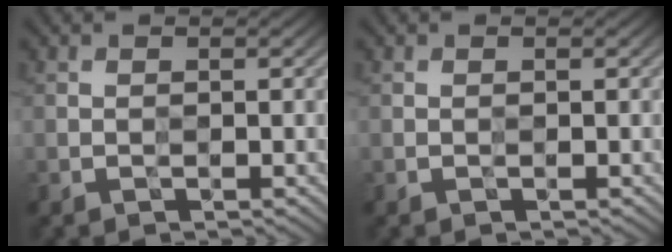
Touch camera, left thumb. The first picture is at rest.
{"total": 0.0}